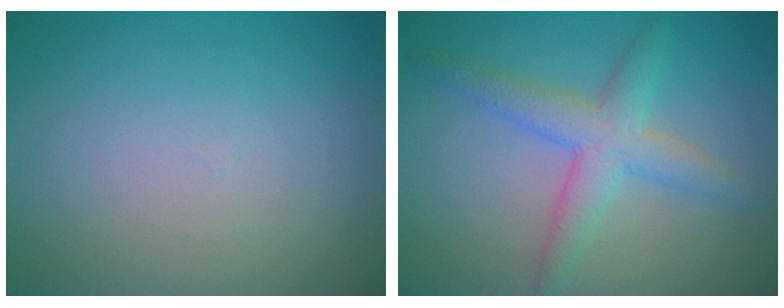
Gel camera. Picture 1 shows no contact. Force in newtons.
{"total": 4.0, "press": 4.0, "slide": 0.1}